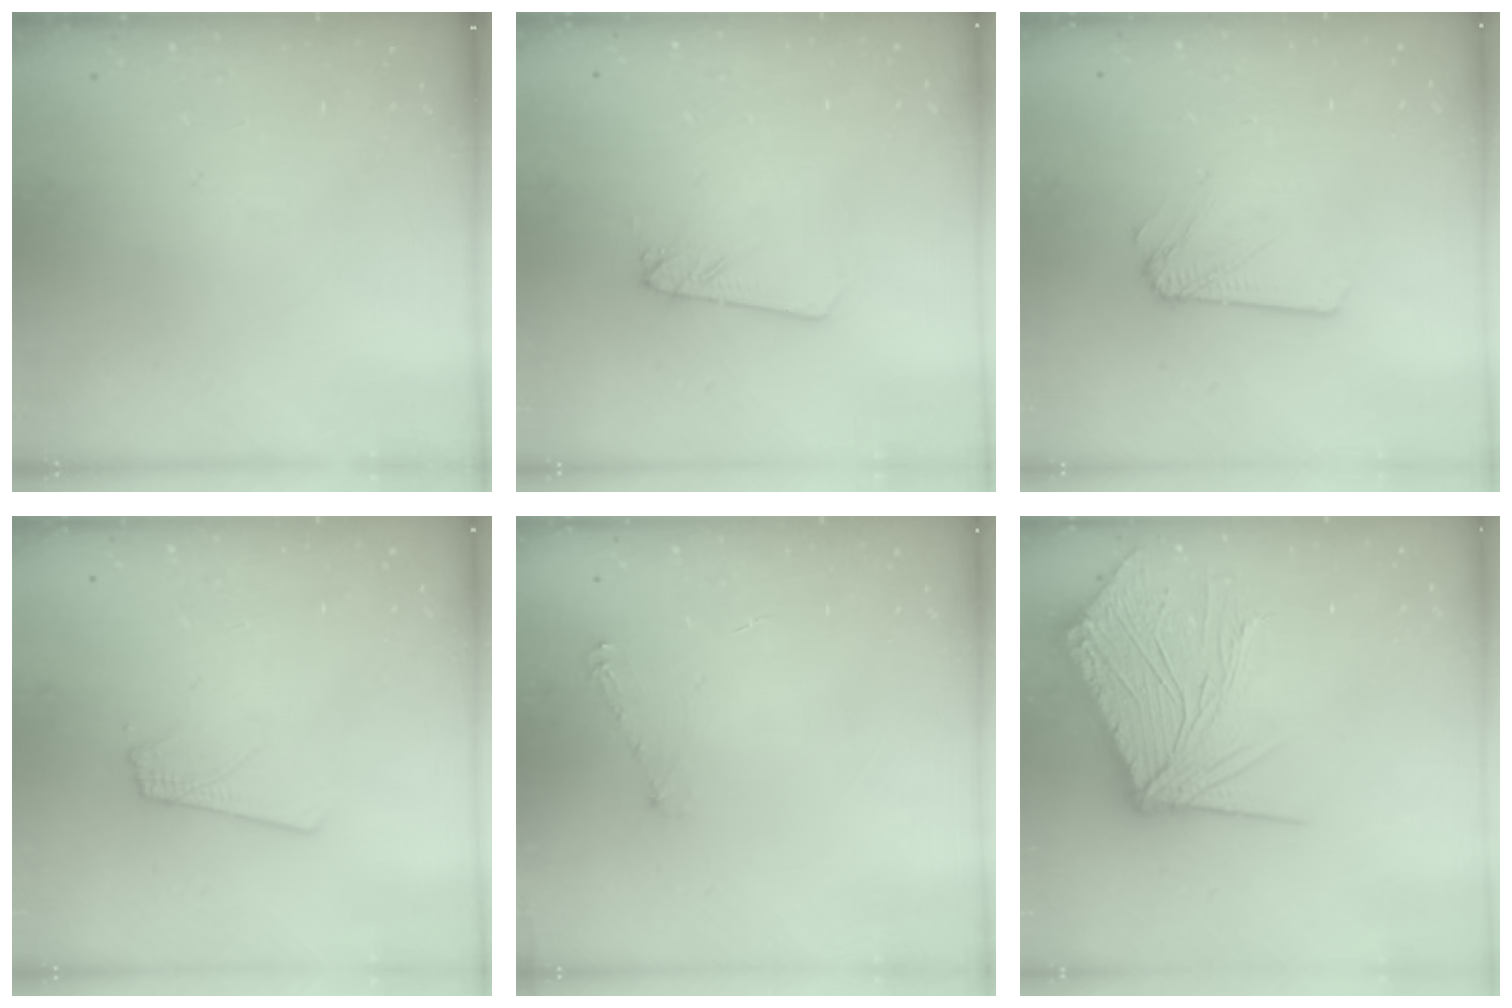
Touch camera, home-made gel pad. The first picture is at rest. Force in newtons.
{"total": 1.4, "press": 1.4, "slide": 0.1}
{"total": 2.8, "press": 2.8, "slide": 0.3}
{"total": 2.4, "press": 2.4, "slide": 0.3}
{"total": 3.9, "press": 3.9, "slide": 0.5}
{"total": 16.3, "press": 16.2, "slide": 2.4}